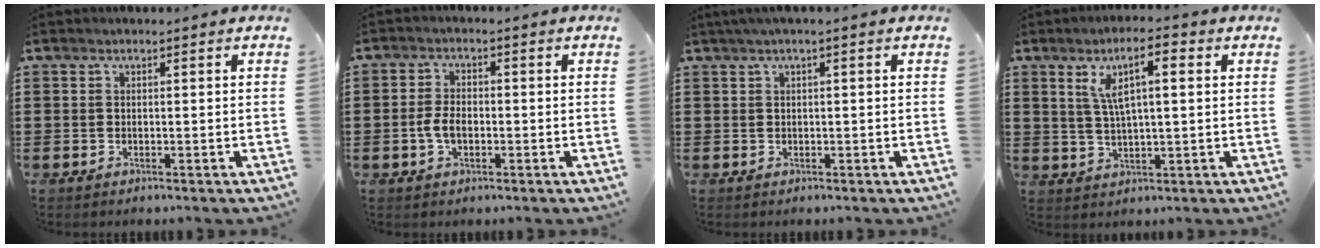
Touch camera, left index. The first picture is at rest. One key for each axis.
{"total": 3.7, "fx": -0.8, "fy": 1.9, "fz": 3.1, "tx": -0.079, "ty": -0.004, "tz": -0.019}
{"total": 1.2, "fx": 0.1, "fy": 0.0, "fz": 1.2, "tx": -0.017, "ty": -0.004, "tz": 0.003}
{"total": 7.5, "fx": 2.5, "fy": 2.1, "fz": 6.8, "tx": -0.137, "ty": 0.010, "tz": 0.041}